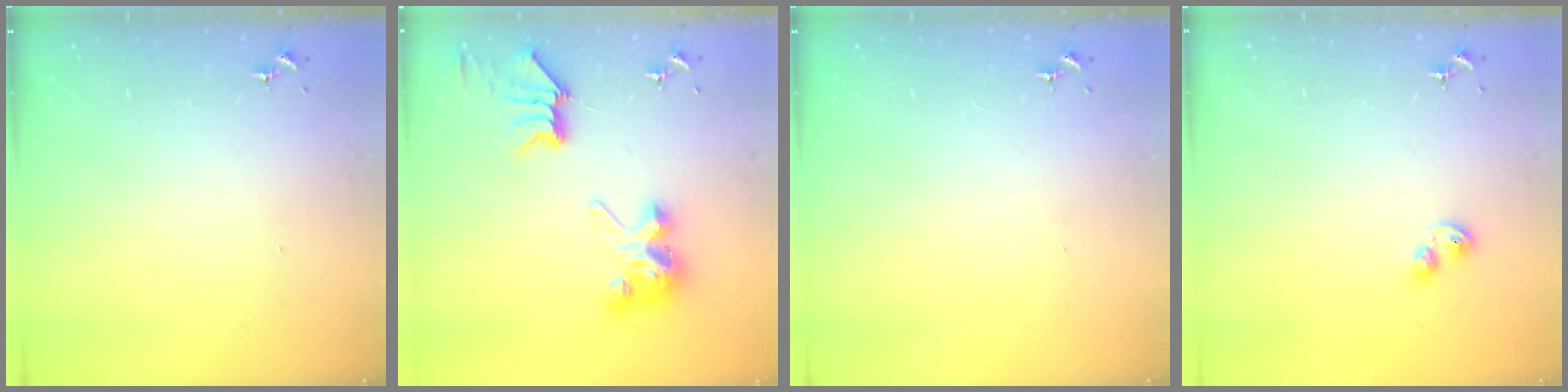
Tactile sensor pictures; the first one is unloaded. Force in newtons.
{"total": 9.2, "press": 9.2, "slide": 0.7}
{"total": 0.0}
{"total": 4.3, "press": 4.2, "slide": 1.0}